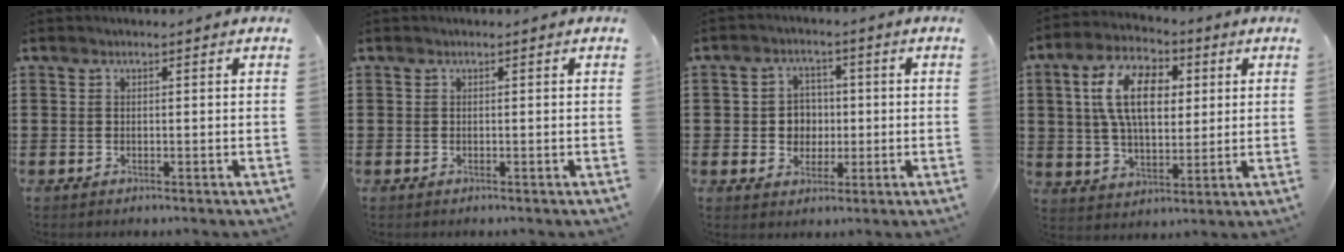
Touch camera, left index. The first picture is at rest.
{"total": 0.0}
{"total": 4.5, "force": [-0.2, 4.2, 1.7], "torque": [-0.039, 0.009, -0.008]}
{"total": 11.4, "force": [3.2, 6.4, 8.8], "torque": [-0.186, 0.016, 0.054]}